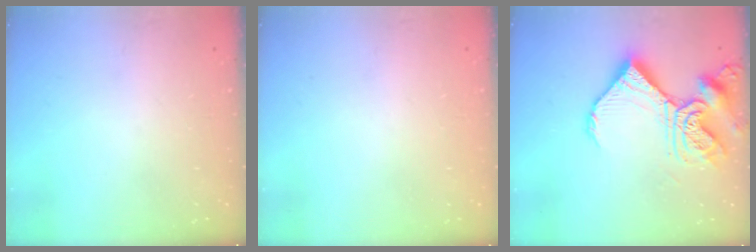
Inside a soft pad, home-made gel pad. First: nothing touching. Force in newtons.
{"total": 1.4, "press": 1.4, "slide": 0.1}
{"total": 15.6, "press": 15.4, "slide": 2.0}